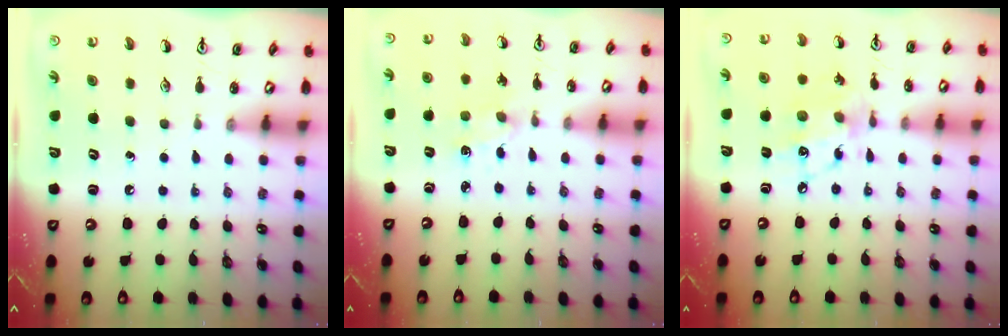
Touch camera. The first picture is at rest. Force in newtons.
{"total": 1.9, "press": 1.9, "slide": 0.3}
{"total": 11.8, "press": 11.8, "slide": 0.7}